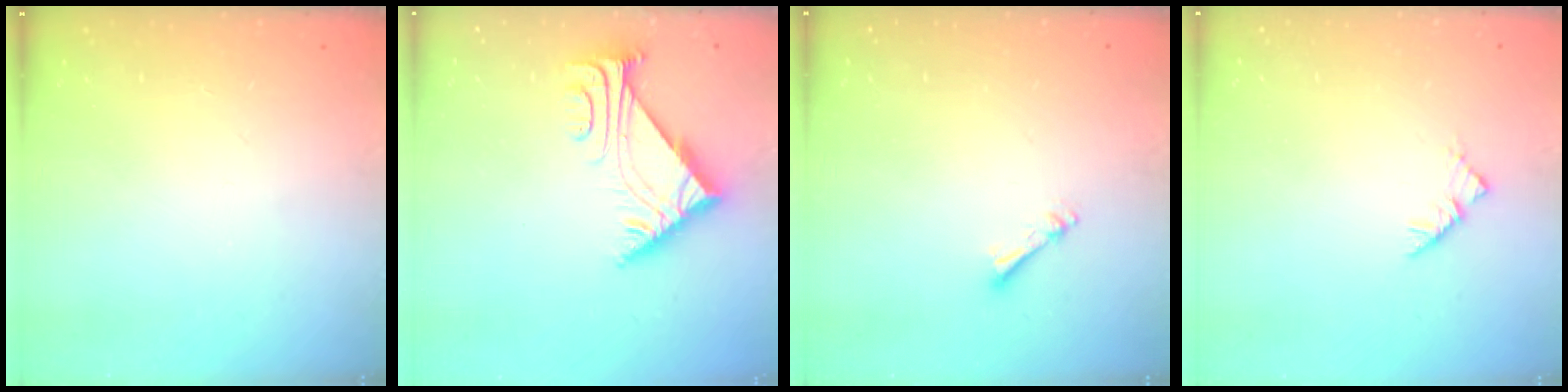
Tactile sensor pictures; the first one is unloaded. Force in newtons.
{"total": 5.5, "press": 5.4, "slide": 0.8}
{"total": 2.5, "press": 2.5, "slide": 0.4}
{"total": 2.9, "press": 2.8, "slide": 0.7}